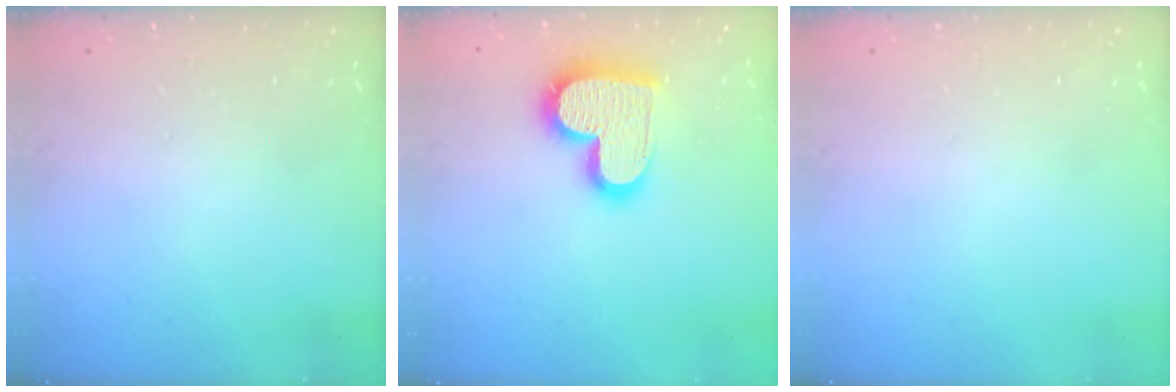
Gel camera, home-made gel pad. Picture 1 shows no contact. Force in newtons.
{"total": 18.4, "press": 18.4, "slide": 1.0}
{"total": 0.0}